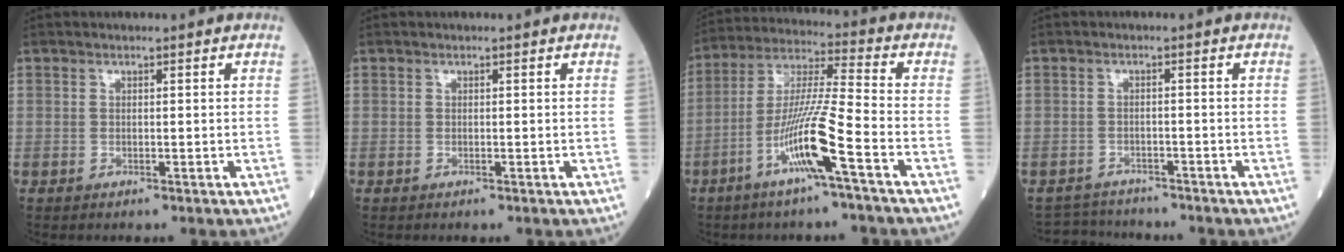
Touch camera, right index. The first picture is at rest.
{"total": 0.0}
{"total": 11.8, "force": [-5.3, -0.8, 10.5], "torque": [-0.206, -0.001, -0.105]}
{"total": 4.6, "force": [-4.5, 0.8, -0.4], "torque": [0.007, 0.001, -0.072]}